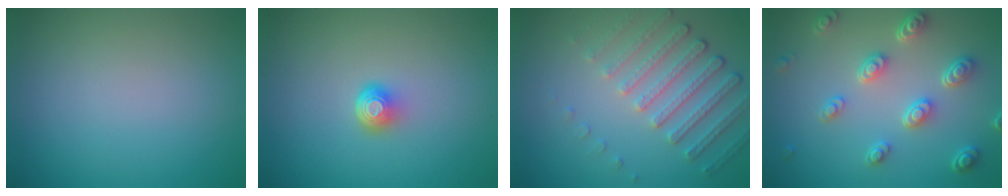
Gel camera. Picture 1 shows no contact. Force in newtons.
{"total": 2.0, "press": 1.3, "slide": 1.6}
{"total": 4.7, "press": 3.4, "slide": 3.3}
{"total": 4.7, "press": 3.6, "slide": 2.9}